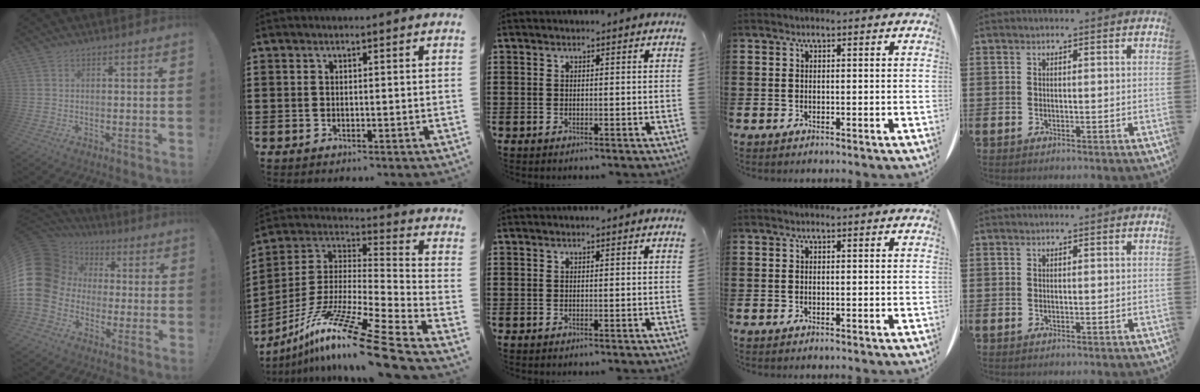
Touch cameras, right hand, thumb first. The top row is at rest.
{"thumb": {"total": 18.5, "force": [0.7, 15.1, 10.6], "torque": [-0.204, 0.009, 0.034]}, "index": {"total": 15.7, "force": [-12.1, -0.6, 10.0], "torque": [-0.187, 0.018, -0.227]}}